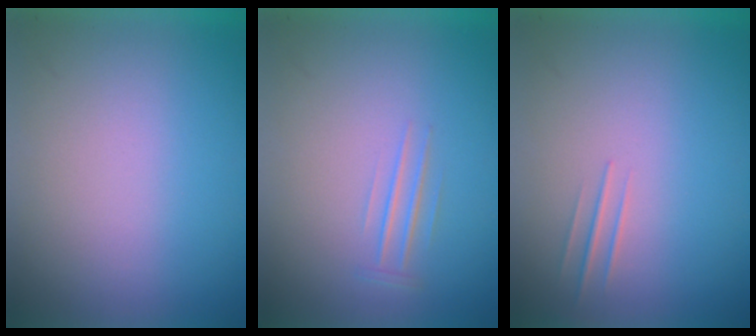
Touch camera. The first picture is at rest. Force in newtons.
{"total": 1.1}
{"total": 1.0}